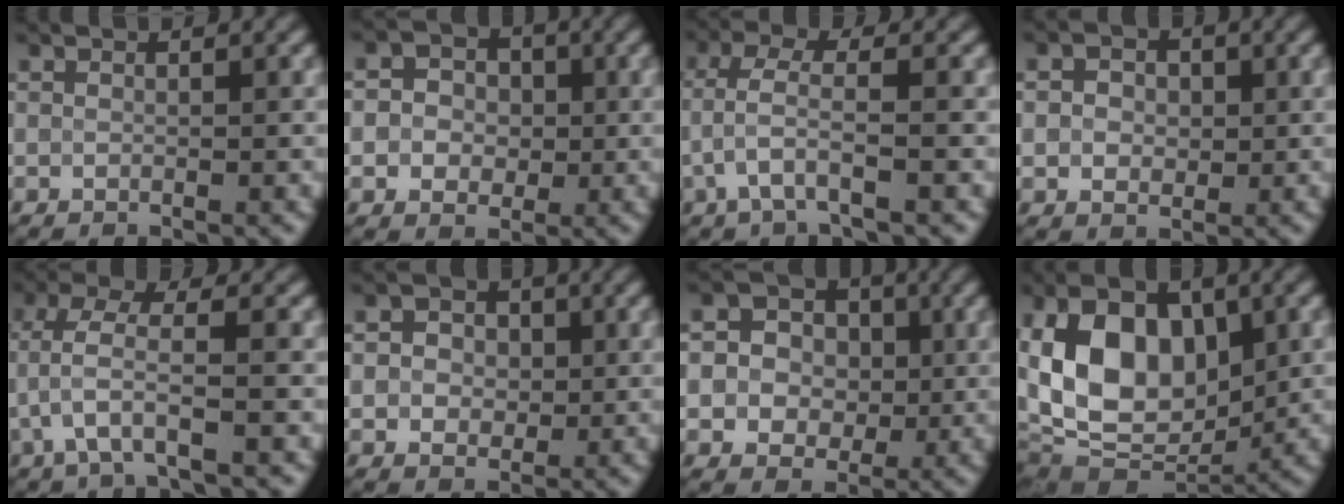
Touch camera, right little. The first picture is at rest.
{"total": 3.5, "force": [-0.2, 3.2, 1.4], "torque": [0.000, 0.002, -0.014]}
{"total": 3.1, "force": [-0.9, 0.6, 2.9], "torque": [-0.063, 0.013, -0.020]}
{"total": 2.6, "force": [0.3, 2.2, 1.4], "torque": [-0.018, -0.002, 0.000]}
{"total": 3.7, "force": [-0.8, 0.8, 3.6], "torque": [-0.077, 0.014, -0.016]}
{"total": 3.1, "force": [0.2, 2.7, 1.4], "torque": [-0.014, -0.001, -0.006]}
{"total": 5.1, "force": [-0.1, 4.6, 2.2], "torque": [-0.021, 0.006, -0.012]}
{"total": 11.0, "force": [0.8, 7.2, 8.3], "torque": [-0.132, 0.005, 0.007]}